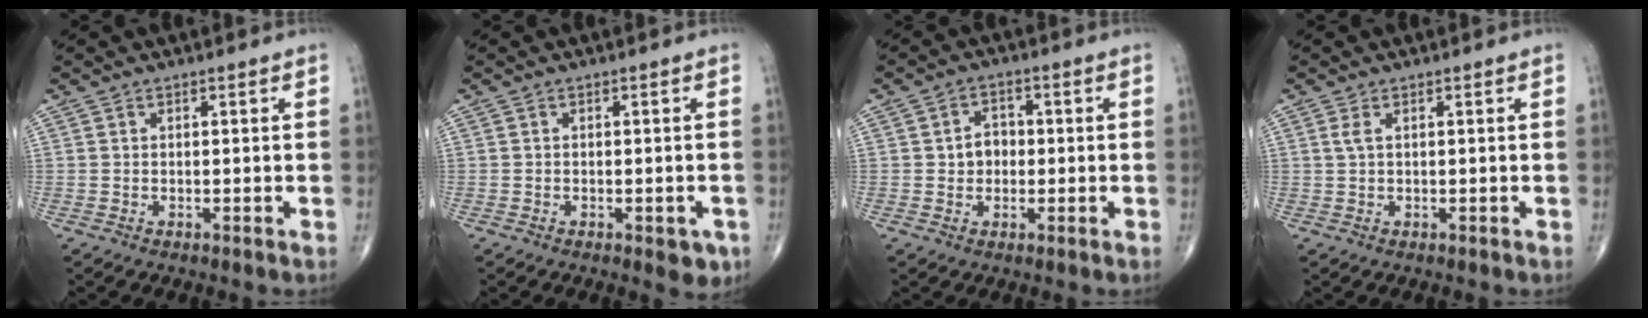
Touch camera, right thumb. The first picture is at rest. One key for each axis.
{"total": 3.4, "fx": -1.5, "fy": 1.7, "fz": 2.6, "tx": -0.018, "ty": 0.000, "tz": -0.015}
{"total": 4.1, "fx": -0.1, "fy": 3.4, "fz": 2.3, "tx": -0.020, "ty": 0.011, "tz": -0.007}
{"total": 1.2, "fx": 0.4, "fy": 0.4, "fz": 1.1, "tx": -0.031, "ty": 0.008, "tz": 0.010}